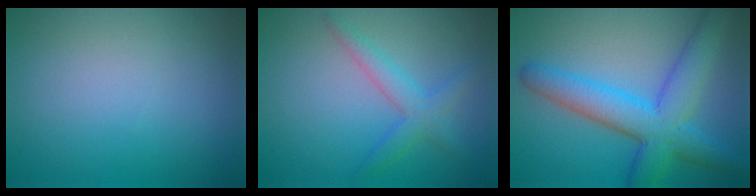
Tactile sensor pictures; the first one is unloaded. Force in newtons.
{"total": 2.6, "press": 2.6, "slide": 0.1}
{"total": 7.3, "press": 7.3, "slide": 0.1}